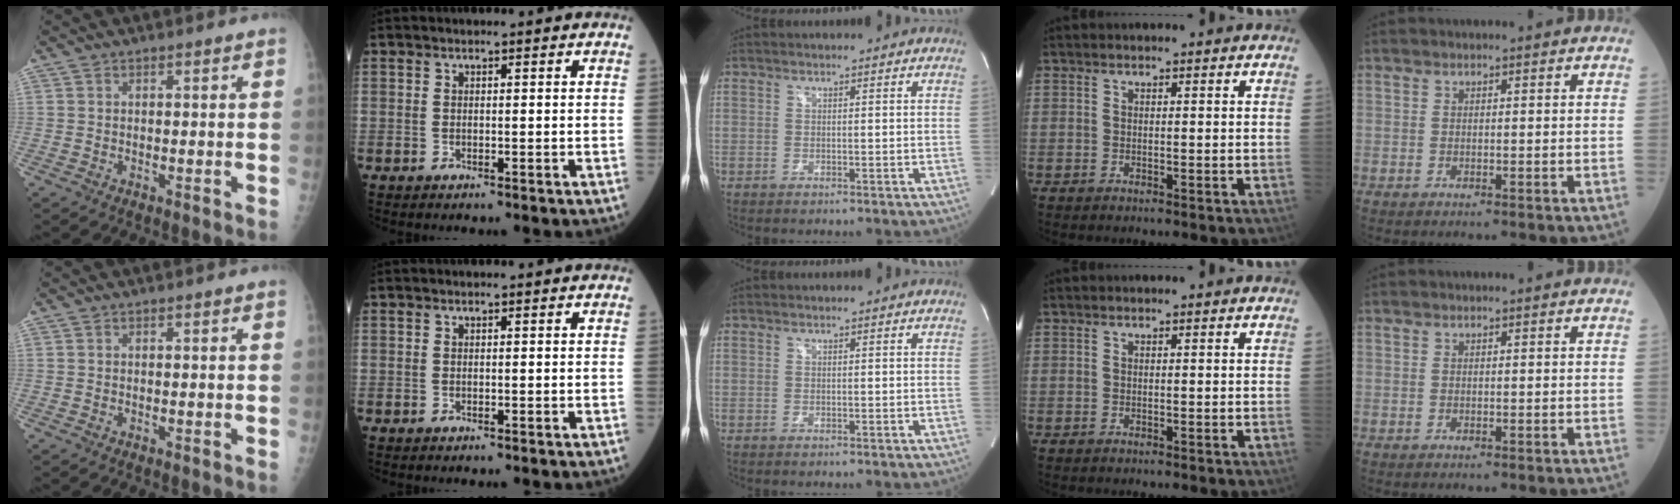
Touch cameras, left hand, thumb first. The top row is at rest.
{}